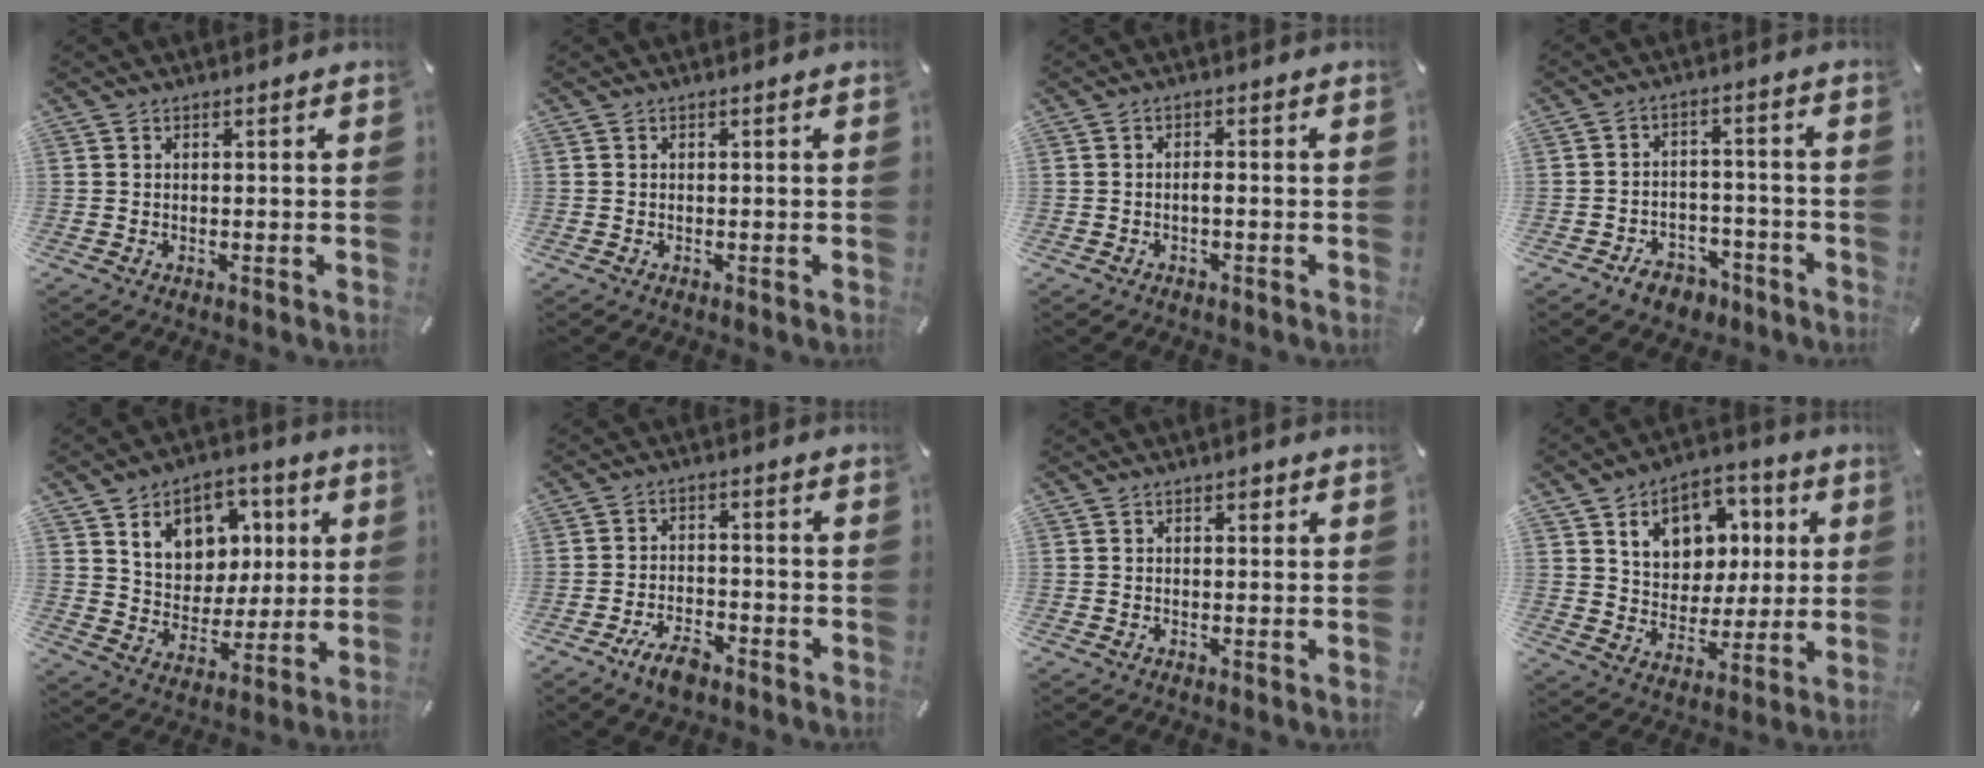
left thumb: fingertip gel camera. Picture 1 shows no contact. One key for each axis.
{"total": 0.0}
{"total": 1.2, "fx": -0.6, "fy": 0.4, "fz": 1.0, "tx": -0.019, "ty": 0.002, "tz": -0.012}
{"total": 6.4, "fx": -4.5, "fy": 4.1, "fz": 1.9, "tx": -0.025, "ty": 0.034, "tz": -0.079}
{"total": 12.2, "fx": 5.1, "fy": 10.3, "fz": 4.2, "tx": -0.071, "ty": -0.028, "tz": 0.098}
{"total": 6.0, "fx": -4.4, "fy": 2.5, "fz": 3.2, "tx": -0.065, "ty": 0.020, "tz": -0.081}
{"total": 1.2, "fx": 0.4, "fy": 0.9, "fz": 0.7, "tx": -0.007, "ty": 0.003, "tz": 0.004}
{"total": 12.2, "fx": 4.5, "fy": 10.4, "fz": 4.8, "tx": -0.075, "ty": -0.021, "tz": 0.085}